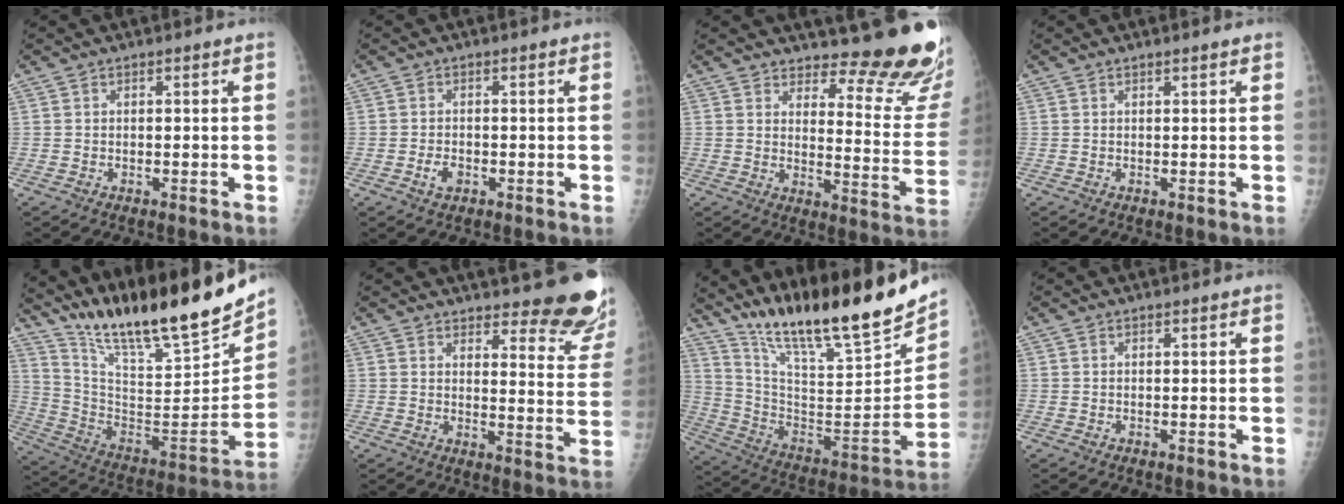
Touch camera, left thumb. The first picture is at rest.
{"total": 2.3, "force": [-0.9, 1.6, 1.5], "torque": [-0.024, 0.002, -0.014]}
{"total": 17.5, "force": [15.9, 3.8, 6.4], "torque": [-0.035, -0.167, 0.183]}
{"total": 0.7, "force": [0.6, 0.0, 0.4], "torque": [-0.007, 0.001, 0.011]}
{"total": 26.8, "force": [22.3, 3.6, 14.4], "torque": [-0.218, -0.121, 0.366]}
{"total": 14.6, "force": [12.4, 4.0, 6.6], "torque": [-0.036, -0.103, 0.135]}
{"total": 27.1, "force": [21.6, 3.9, 15.9], "torque": [-0.240, -0.112, 0.356]}
{"total": 0.0}